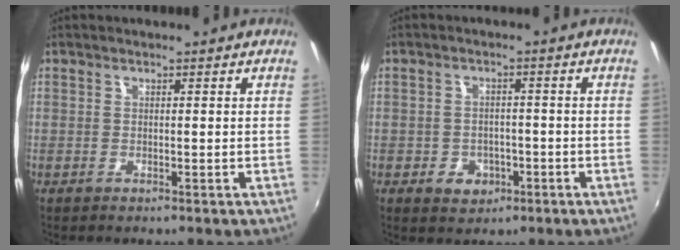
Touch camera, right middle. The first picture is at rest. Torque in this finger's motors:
{"motor_torque": [0.57, -0.61, 0.06, 0.01]}